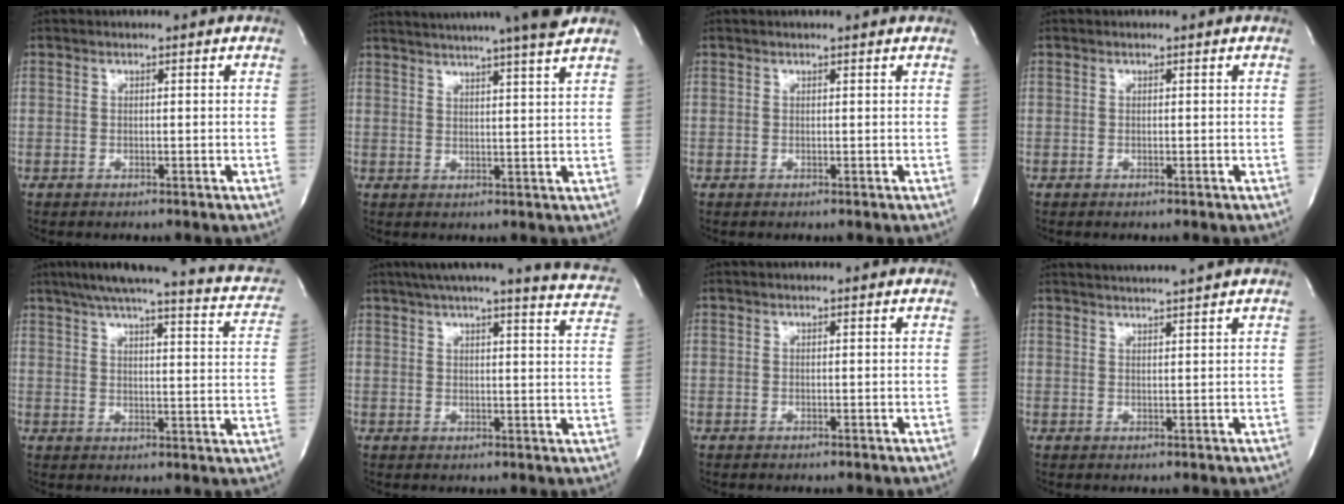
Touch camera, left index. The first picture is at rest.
{"total": 16.4, "force": [14.4, -1.0, 7.7], "torque": [-0.135, -0.013, 0.192]}
{"total": 2.0, "force": [1.8, -0.1, 0.8], "torque": [-0.013, 0.015, 0.021]}
{"total": 0.0}
{"total": 21.8, "force": [17.3, 3.9, 12.7], "torque": [-0.175, 0.013, 0.200]}
{"total": 16.8, "force": [14.9, 0.8, 7.8], "torque": [-0.100, -0.028, 0.167]}
{"total": 1.6, "force": [1.5, 0.0, 0.6], "torque": [-0.012, 0.013, 0.018]}
{"total": 6.9, "force": [6.3, -1.6, 2.2], "torque": [-0.034, 0.006, 0.089]}